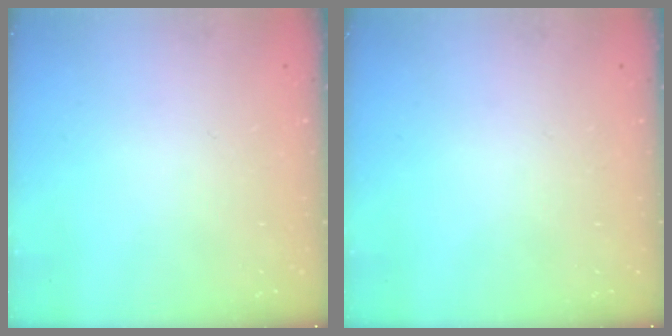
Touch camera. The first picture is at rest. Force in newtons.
{"total": 0.0}